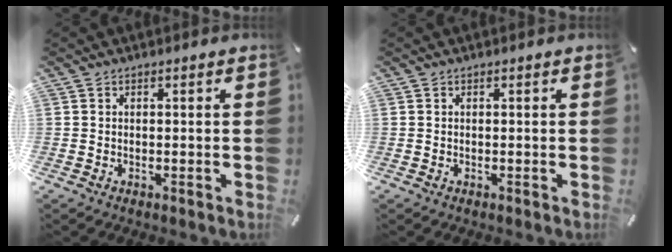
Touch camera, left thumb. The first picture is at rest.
{"total": 0.0}